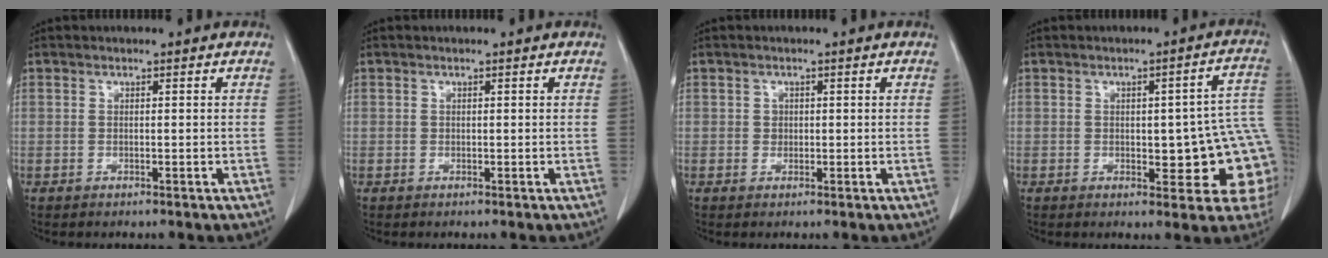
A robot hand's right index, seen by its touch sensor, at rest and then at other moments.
{"total": 0.0}
{"total": 1.0, "force": [0.1, 1.0, 0.2], "torque": [0.002, 0.005, 0.004]}
{"total": 13.1, "force": [-1.4, 4.5, 12.2], "torque": [-0.108, 0.021, -0.007]}